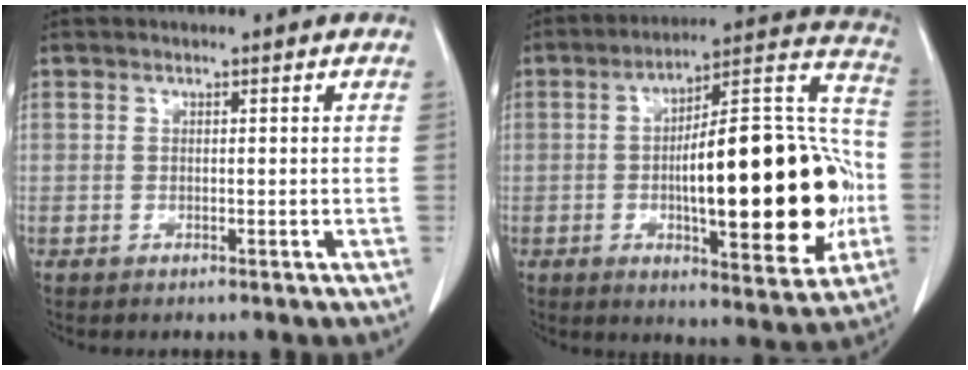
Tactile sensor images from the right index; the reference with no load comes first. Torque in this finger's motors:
{"motor_torque": [2.14, 0.00, 0.94, 0.21]}